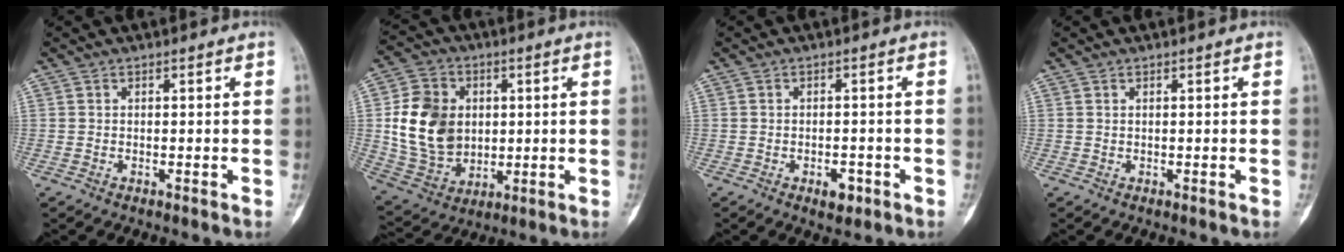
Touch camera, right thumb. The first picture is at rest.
{"total": 15.2, "force": [1.4, 12.0, 9.2], "torque": [-0.143, -0.001, 0.038]}
{"total": 3.3, "force": [-1.6, 1.7, 2.2], "torque": [-0.023, 0.006, -0.020]}
{"total": 0.0}